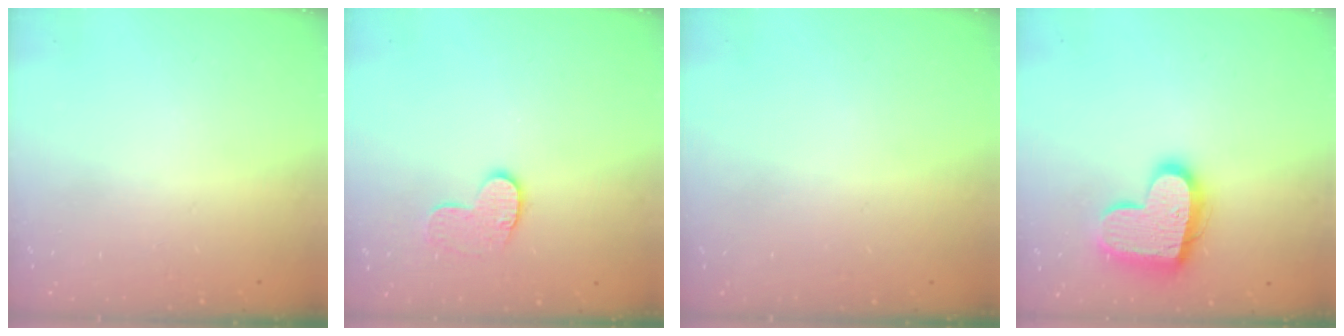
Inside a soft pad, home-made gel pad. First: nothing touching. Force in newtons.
{"total": 9.1, "press": 9.0, "slide": 0.6}
{"total": 0.6, "press": 0.6, "slide": 0.2}
{"total": 16.3, "press": 16.3, "slide": 1.3}